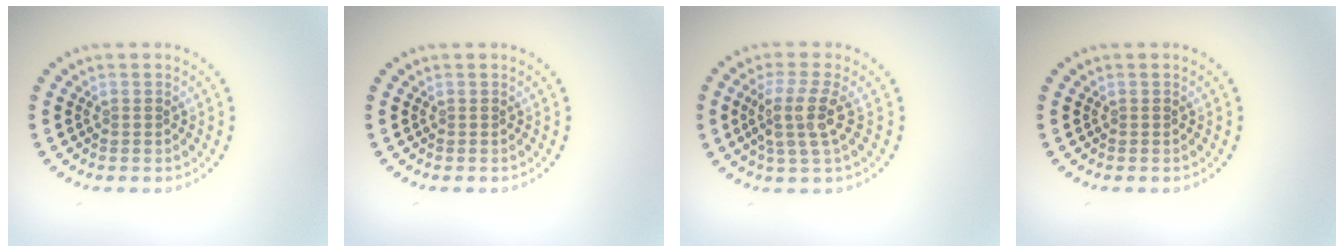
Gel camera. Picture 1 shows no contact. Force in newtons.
{"total": 0.0}
{"total": 3.6, "press": 2.8, "slide": 2.3}
{"total": 0.0}